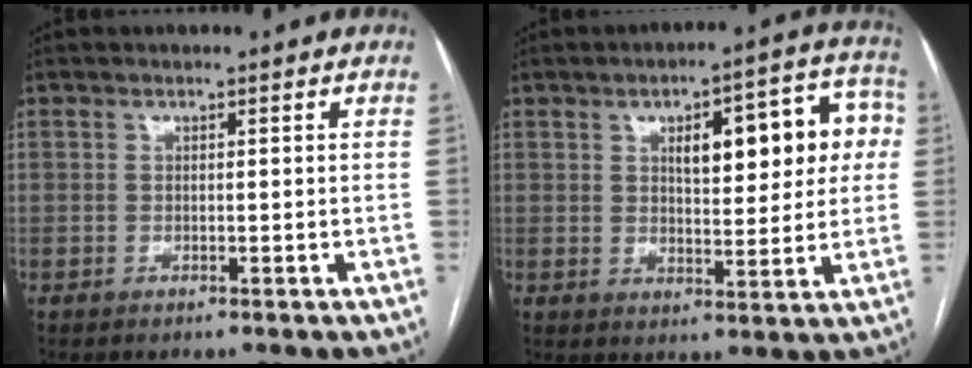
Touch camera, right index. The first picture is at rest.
{"total": 13.0, "force": [3.2, 4.7, 11.8], "torque": [-0.145, 0.037, 0.043]}